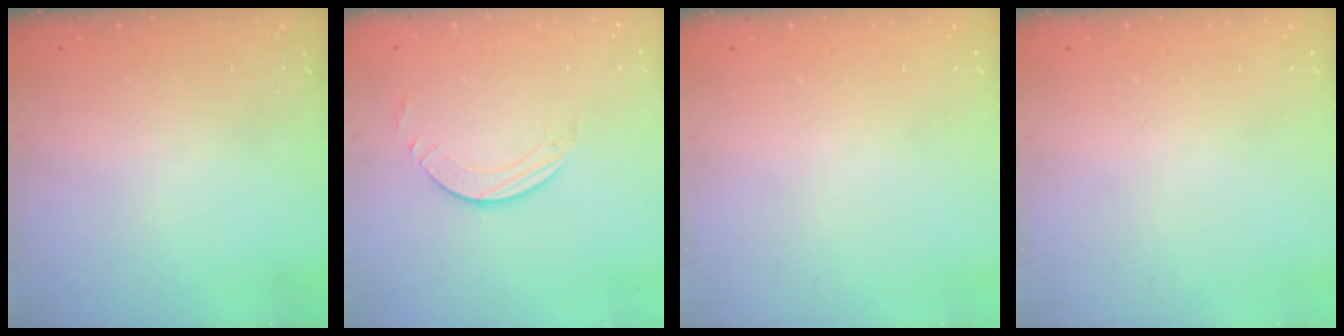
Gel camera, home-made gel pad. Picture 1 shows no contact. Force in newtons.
{"total": 2.3, "press": 2.3, "slide": 0.2}
{"total": 0.0}
{"total": 0.0}